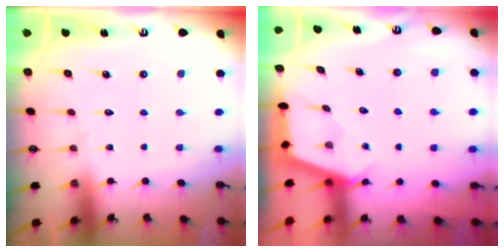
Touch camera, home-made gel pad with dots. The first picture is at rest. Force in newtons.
{"total": 2.6, "press": 2.6, "slide": 0.3}